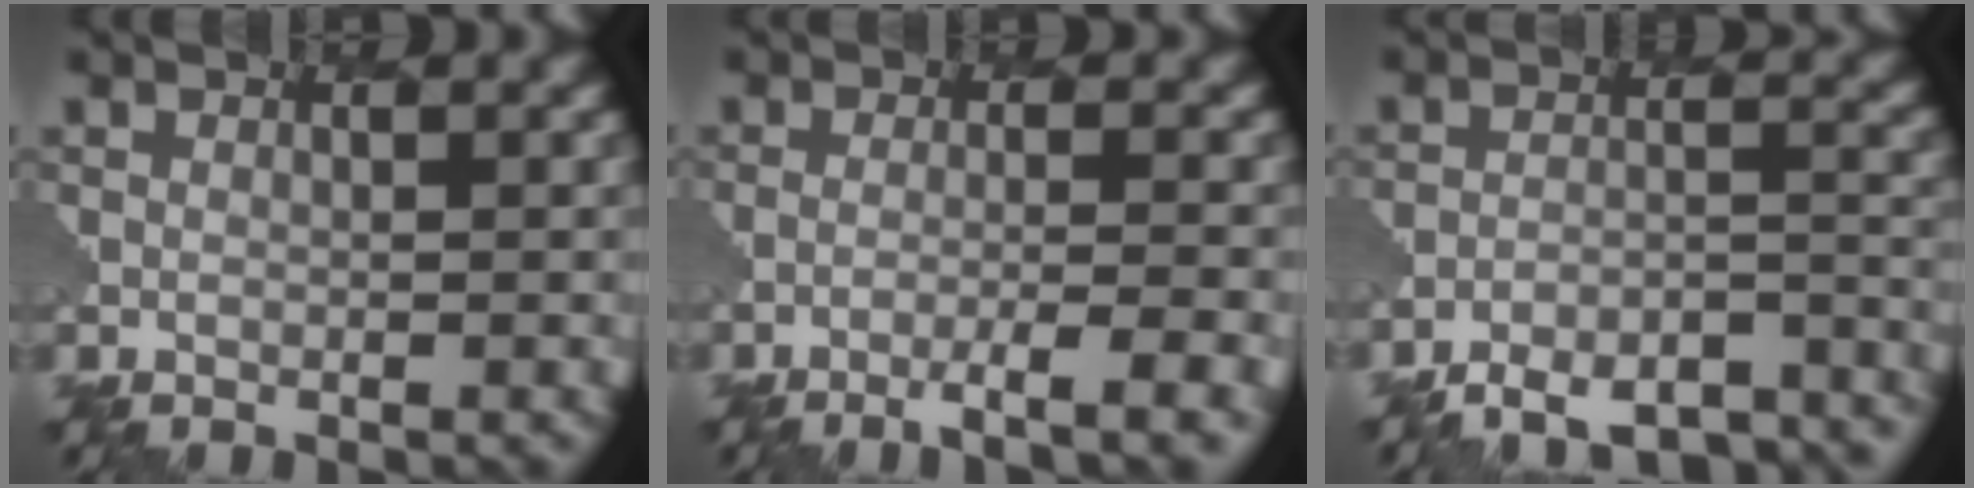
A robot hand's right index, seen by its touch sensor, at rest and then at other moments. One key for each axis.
{"total": 4.3, "fx": -2.6, "fy": 0.7, "fz": 3.4, "tx": -0.053, "ty": 0.003, "tz": -0.048}
{"total": 13.8, "fx": -13.1, "fy": 3.3, "fz": 3.0, "tx": -0.019, "ty": 0.004, "tz": -0.157}